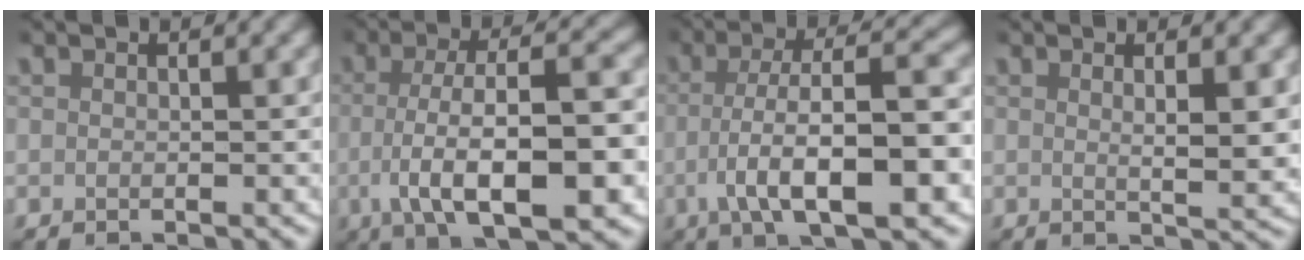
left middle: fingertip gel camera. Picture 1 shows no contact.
{"total": 9.2, "force": [-2.5, 3.5, 8.1], "torque": [-0.138, -0.015, -0.030]}
{"total": 8.4, "force": [-2.1, 3.0, 7.5], "torque": [-0.129, -0.008, -0.025]}
{"total": 2.0, "force": [0.8, 0.0, 1.8], "torque": [-0.032, -0.010, 0.017]}